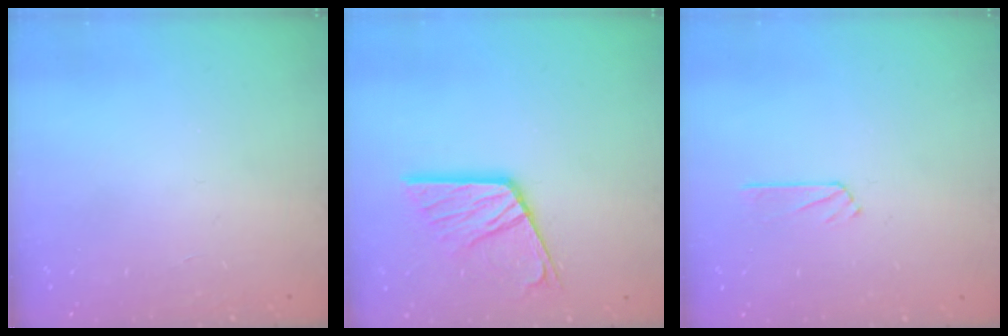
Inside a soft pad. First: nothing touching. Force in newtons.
{"total": 15.5, "press": 15.4, "slide": 1.6}
{"total": 2.3, "press": 2.3, "slide": 0.2}